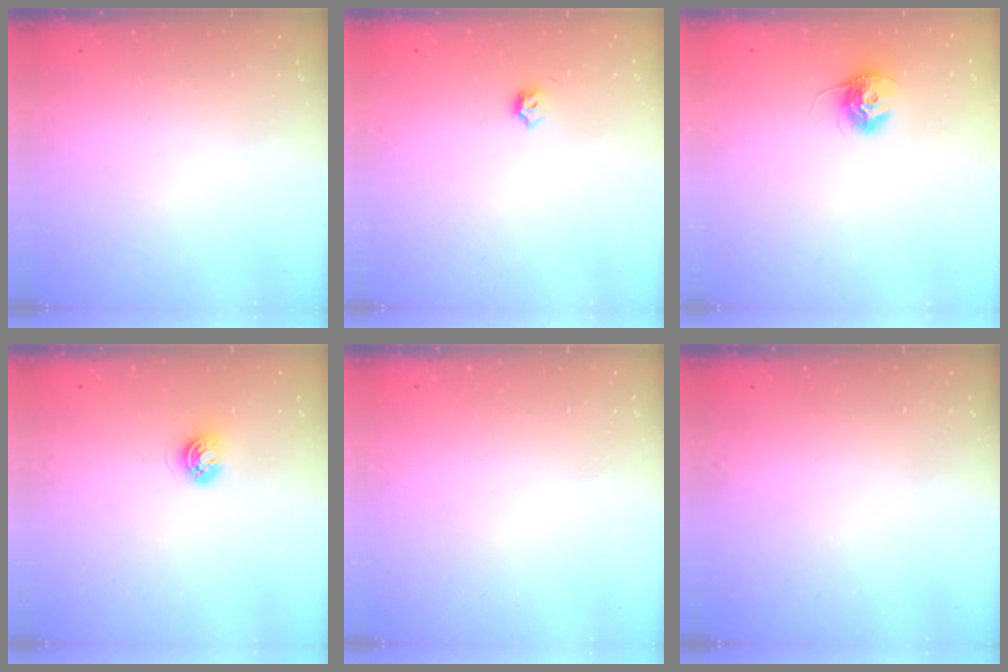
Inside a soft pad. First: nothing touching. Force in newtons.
{"total": 3.5, "press": 3.5, "slide": 0.6}
{"total": 10.8, "press": 10.7, "slide": 0.6}
{"total": 4.5, "press": 4.5, "slide": 0.6}
{"total": 0.0}
{"total": 0.0}